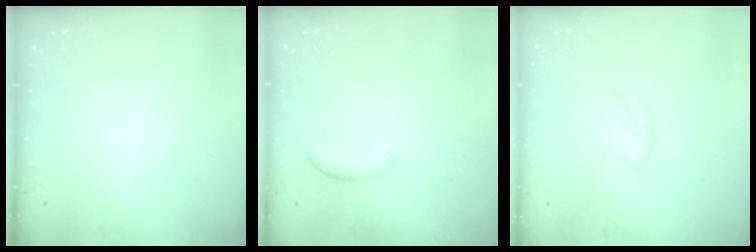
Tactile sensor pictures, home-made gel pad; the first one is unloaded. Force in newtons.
{"total": 6.8, "press": 6.8, "slide": 0.6}
{"total": 5.3, "press": 5.1, "slide": 1.0}